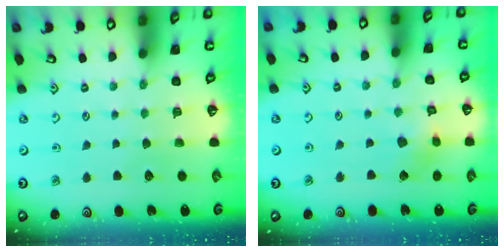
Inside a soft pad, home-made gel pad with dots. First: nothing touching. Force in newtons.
{"total": 4.8, "press": 4.8, "slide": 0.5}